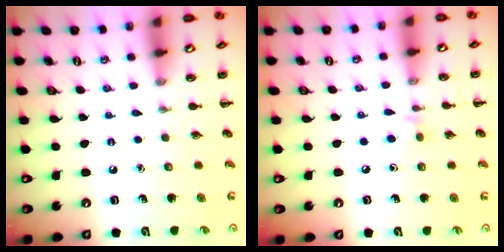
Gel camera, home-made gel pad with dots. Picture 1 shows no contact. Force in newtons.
{"total": 4.6, "press": 4.3, "slide": 1.7}